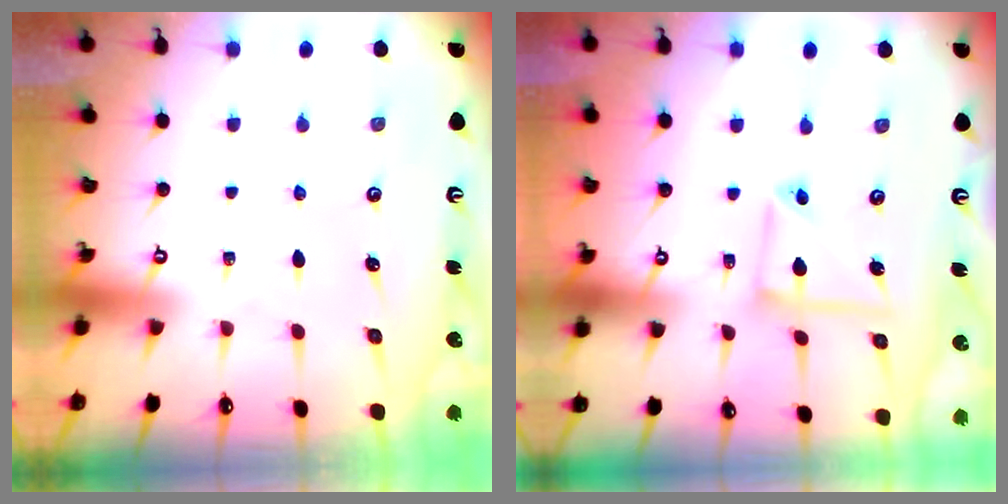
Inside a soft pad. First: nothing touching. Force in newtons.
{"total": 7.9, "press": 7.9, "slide": 0.7}